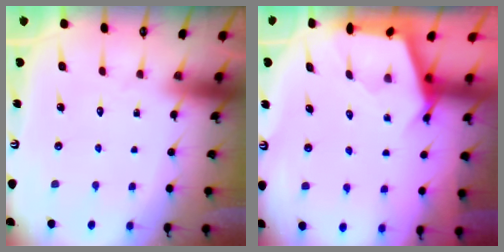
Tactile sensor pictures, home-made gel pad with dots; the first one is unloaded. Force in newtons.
{"total": 2.6, "press": 2.6, "slide": 0.3}